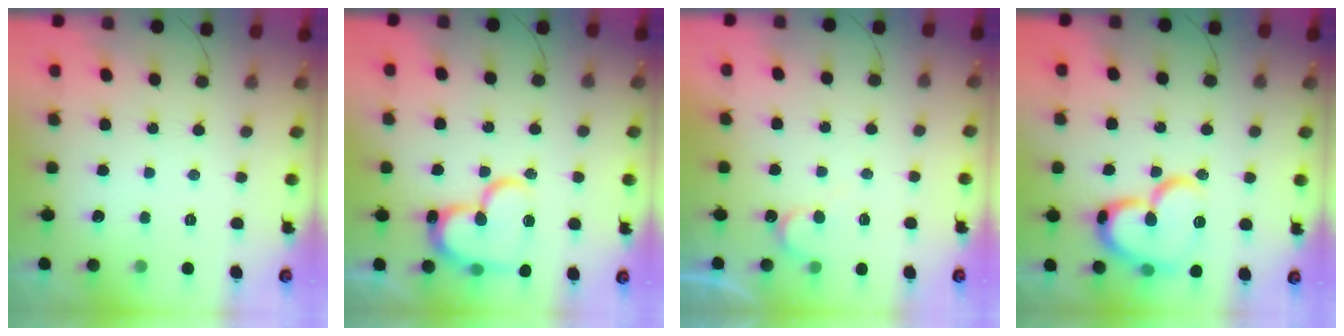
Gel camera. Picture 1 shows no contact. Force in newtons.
{"total": 18.8, "press": 18.8, "slide": 1.7}
{"total": 4.9, "press": 4.9, "slide": 0.3}
{"total": 19.7, "press": 19.5, "slide": 2.2}